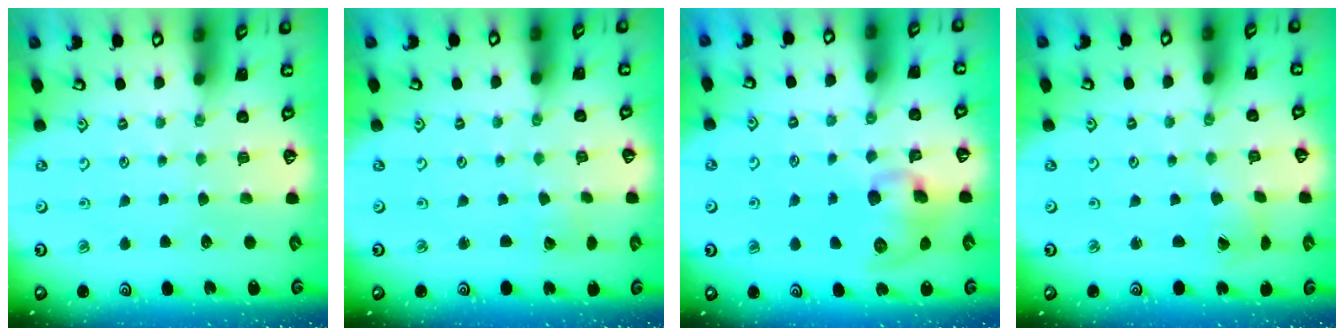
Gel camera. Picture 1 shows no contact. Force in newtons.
{"total": 1.8, "press": 1.8, "slide": 0.1}
{"total": 11.1, "press": 10.9, "slide": 2.2}
{"total": 1.2, "press": 1.2, "slide": 0.2}